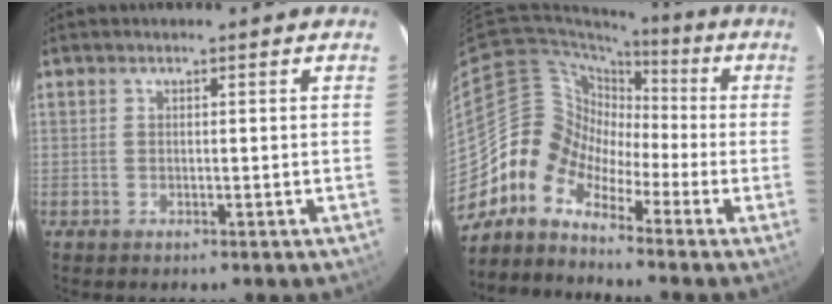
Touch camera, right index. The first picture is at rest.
{"total": 8.2, "force": [-4.3, 6.9, 0.8], "torque": [-0.022, 0.048, -0.120]}